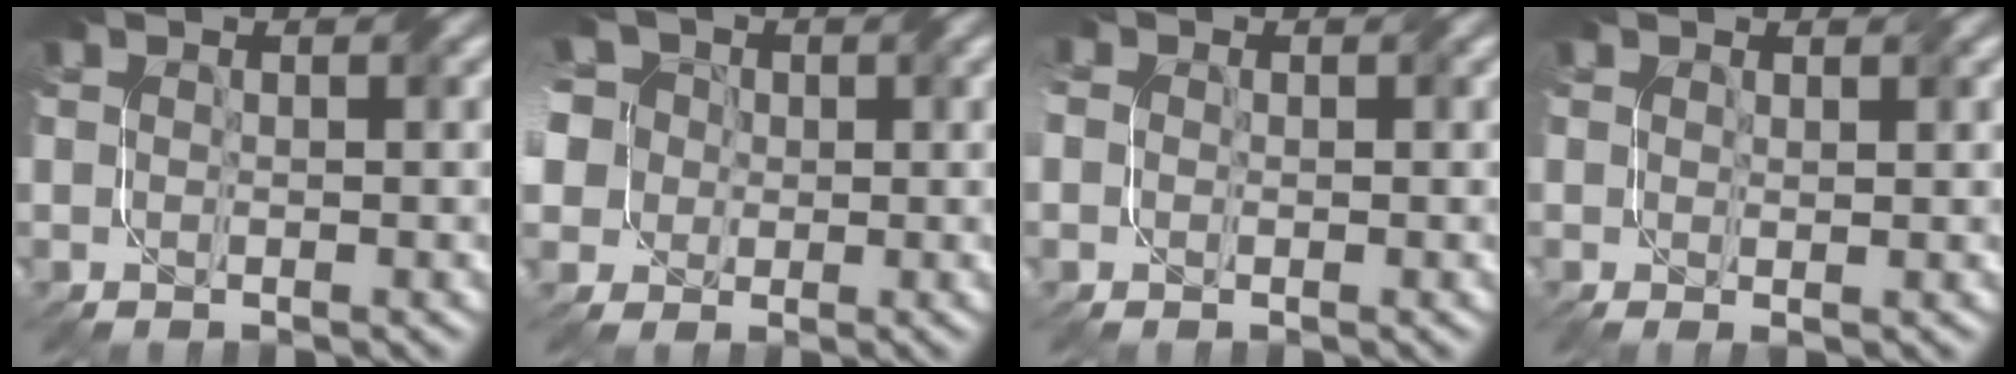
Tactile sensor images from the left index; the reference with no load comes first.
{"total": 10.7, "force": [1.9, 9.2, 5.1], "torque": [-0.117, 0.038, -0.019]}
{"total": 3.9, "force": [0.3, 3.4, 1.8], "torque": [-0.036, 0.009, -0.024]}
{"total": 0.7, "force": [0.3, 0.0, 0.6], "torque": [-0.008, -0.001, 0.003]}